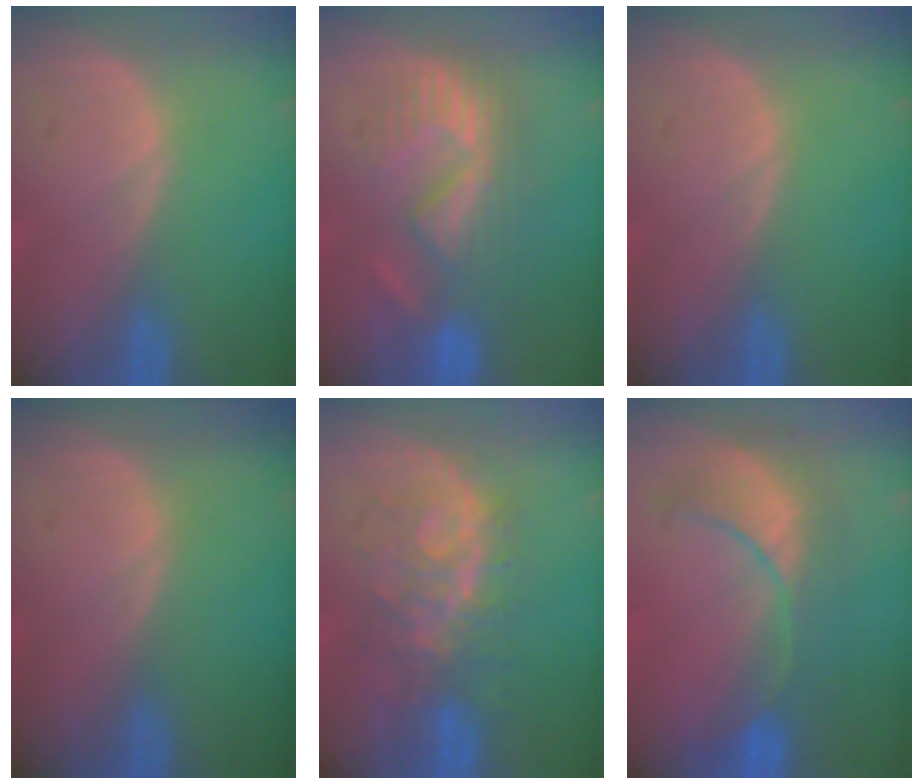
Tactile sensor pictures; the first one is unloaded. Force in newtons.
{"total": 9.0, "press": 8.3, "slide": 3.5}
{"total": 0.0}
{"total": 0.0}
{"total": 7.7, "press": 7.6, "slide": 0.7}
{"total": 8.7, "press": 8.5, "slide": 2.1}